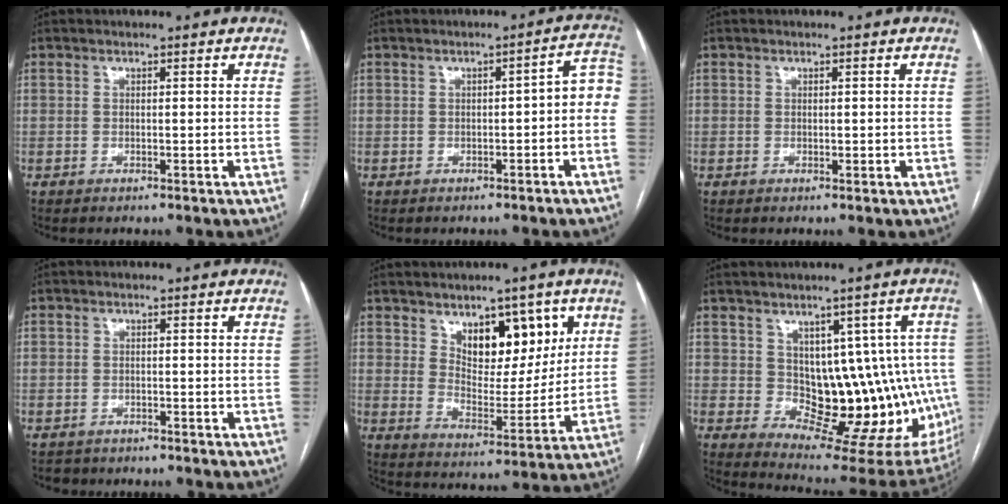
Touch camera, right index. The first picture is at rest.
{"total": 5.1, "force": [-1.2, 1.6, 4.6], "torque": [-0.047, 0.029, -0.016]}
{"total": 0.6, "force": [0.1, 0.5, 0.4], "torque": [-0.002, 0.000, 0.002]}
{"total": 2.2, "force": [-1.8, 1.1, -0.4], "torque": [0.001, 0.002, -0.031]}
{"total": 10.5, "force": [5.3, 5.1, 7.5], "torque": [-0.104, 0.000, 0.094]}
{"total": 14.7, "force": [0.6, 8.8, 11.9], "torque": [-0.119, 0.017, 0.030]}